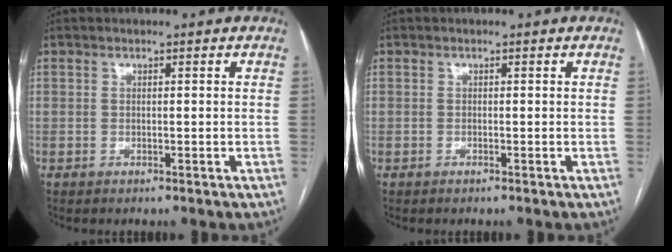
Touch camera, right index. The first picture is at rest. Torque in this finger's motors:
{"motor_torque": [-0.06, 0.08, -0.06, -0.02]}